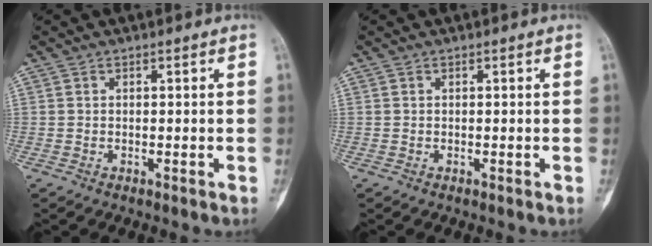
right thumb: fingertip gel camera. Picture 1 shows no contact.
{"total": 0.0}